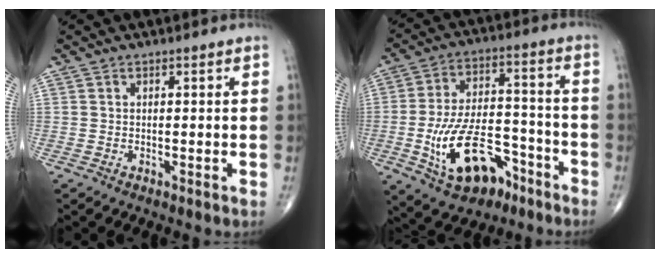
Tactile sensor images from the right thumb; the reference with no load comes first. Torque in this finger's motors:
{"motor_torque": [0.18, 0.42, 0.76, 0.20, 0.38]}